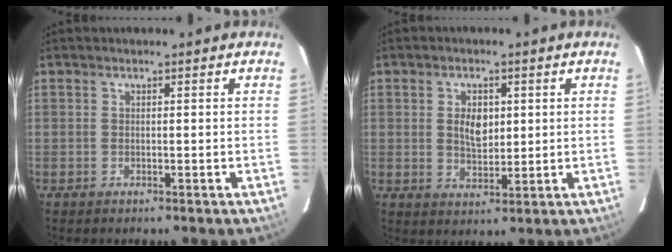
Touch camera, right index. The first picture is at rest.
{"total": 5.0, "force": [1.0, 3.1, 3.8], "torque": [-0.065, 0.002, 0.020]}